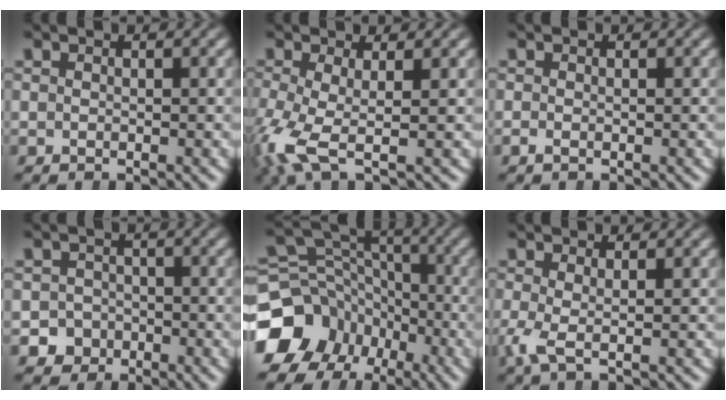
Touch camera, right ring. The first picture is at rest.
{"total": 4.7, "force": [-1.2, 2.3, 3.9], "torque": [-0.114, -0.038, -0.005]}
{"total": 0.6, "force": [-0.5, 0.2, 0.3], "torque": [-0.009, -0.007, -0.006]}
{"total": 5.9, "force": [-2.8, 5.2, 0.7], "torque": [-0.023, -0.021, -0.048]}
{"total": 14.2, "force": [-3.9, 12.2, 6.0], "torque": [-0.094, -0.050, -0.059]}
{"total": 1.9, "force": [-0.7, 0.3, 1.7], "torque": [-0.055, -0.022, -0.004]}